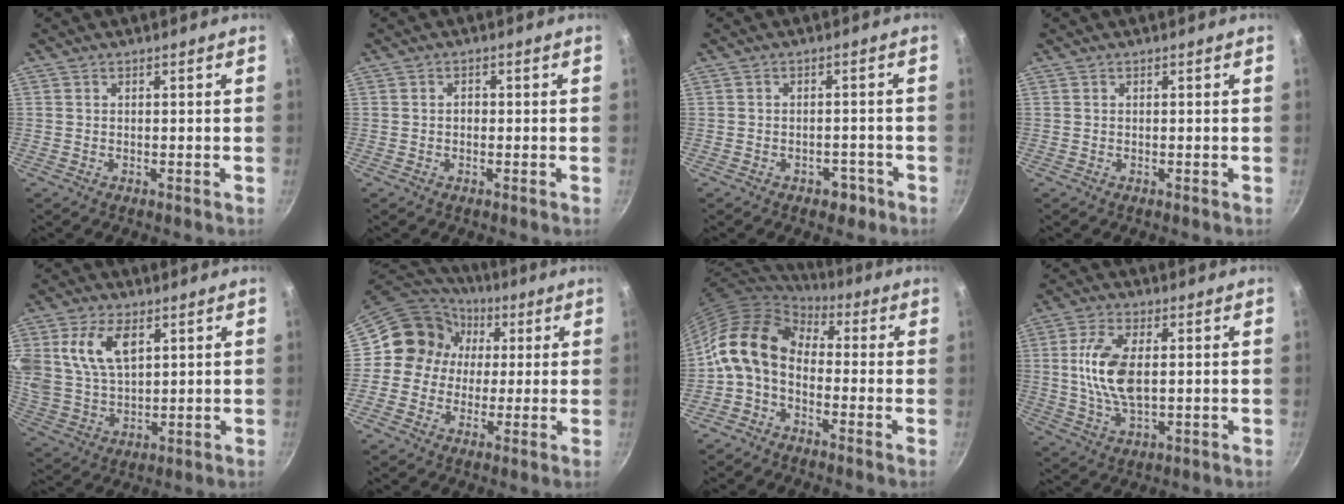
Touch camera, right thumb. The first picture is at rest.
{"total": 1.1, "force": [-0.2, 0.9, 0.7], "torque": [-0.004, 0.004, -0.006]}
{"total": 3.1, "force": [-2.0, 2.0, 1.3], "torque": [-0.003, 0.017, -0.022]}
{"total": 0.0}
{"total": 13.4, "force": [4.9, 7.8, 9.7], "torque": [-0.188, -0.007, 0.106]}
{"total": 14.2, "force": [1.7, 13.0, 5.4], "torque": [-0.073, 0.034, 0.026]}
{"total": 11.9, "force": [-1.8, 8.2, 8.5], "torque": [-0.155, 0.053, -0.053]}
{"total": 11.1, "force": [1.0, 5.5, 9.6], "torque": [-0.199, -0.003, 0.023]}